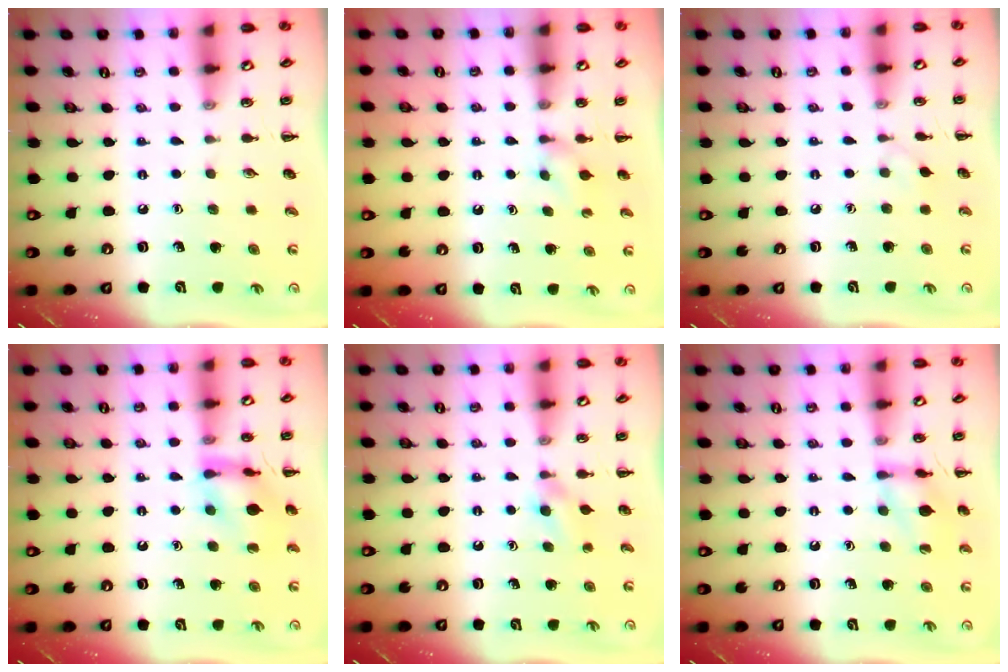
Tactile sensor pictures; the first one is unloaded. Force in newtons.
{"total": 2.9, "press": 2.7, "slide": 1.0}
{"total": 3.0, "press": 2.8, "slide": 1.0}
{"total": 12.8, "press": 12.8, "slide": 1.1}
{"total": 3.6, "press": 3.3, "slide": 1.4}
{"total": 11.9, "press": 11.9, "slide": 0.9}